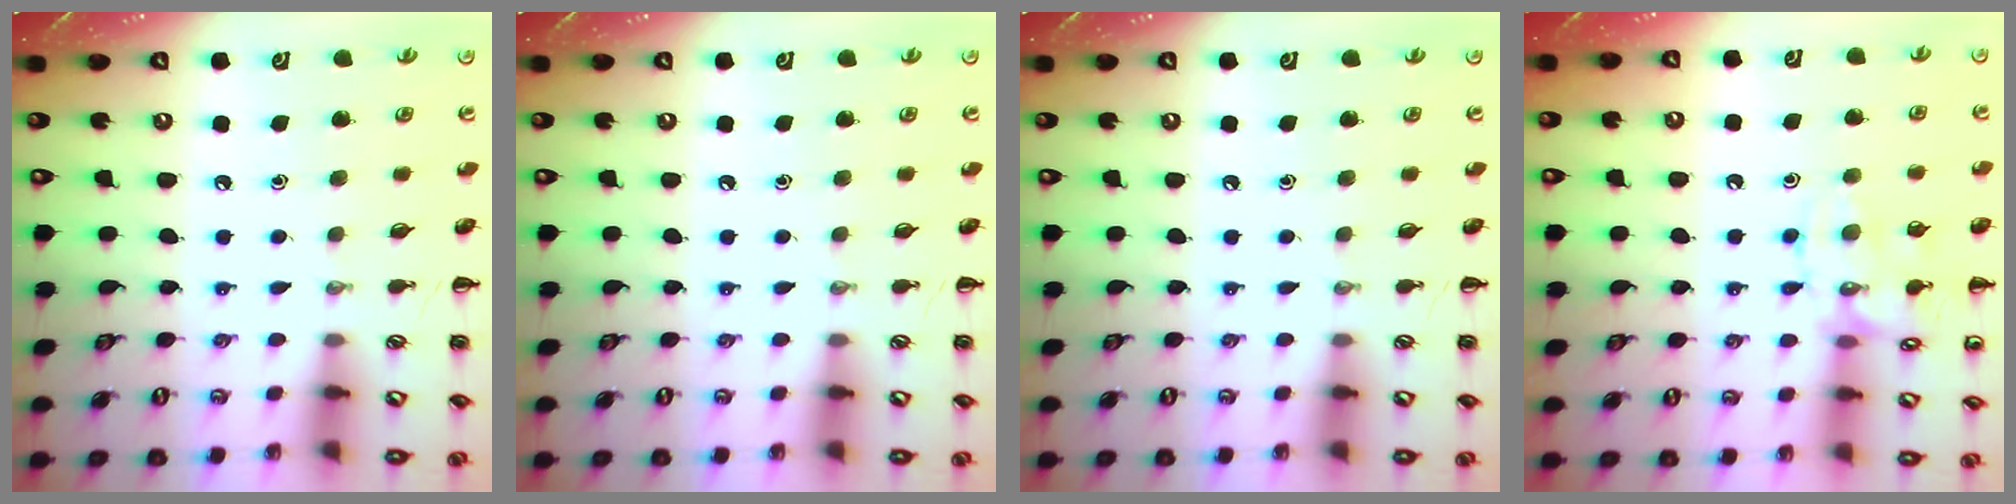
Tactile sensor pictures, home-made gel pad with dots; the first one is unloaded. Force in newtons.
{"total": 0.0}
{"total": 0.0}
{"total": 12.8, "press": 12.8, "slide": 0.8}